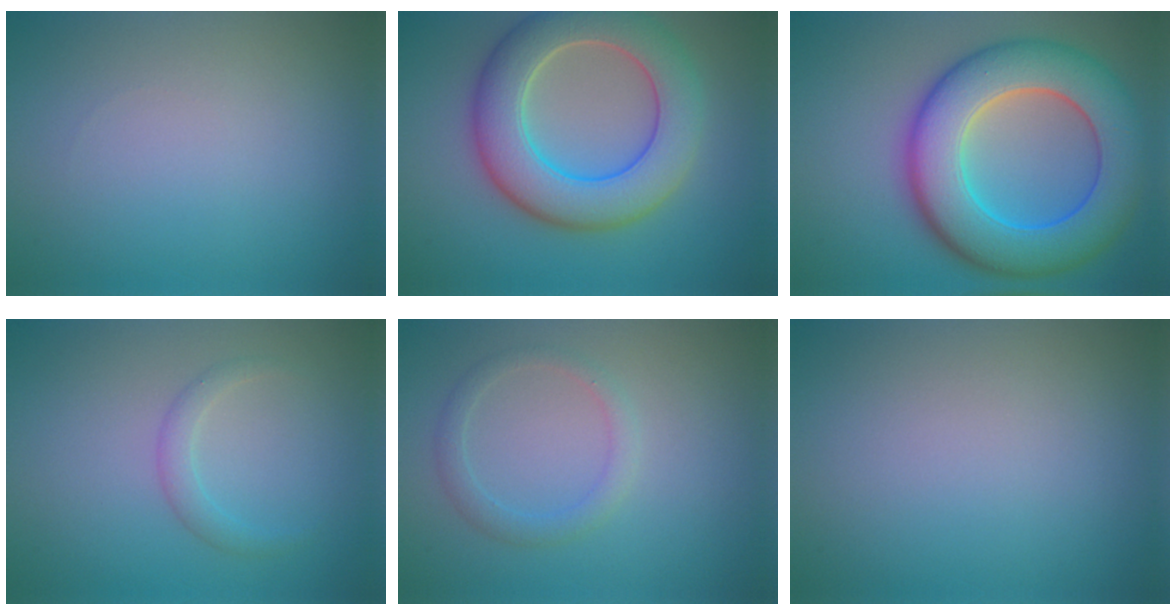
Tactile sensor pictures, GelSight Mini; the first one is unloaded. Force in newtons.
{"total": 8.8, "press": 8.8, "slide": 0.8}
{"total": 11.6, "press": 11.6, "slide": 0.2}
{"total": 1.5, "press": 1.5, "slide": 0.1}
{"total": 1.9, "press": 1.9, "slide": 0.1}
{"total": 0.0}